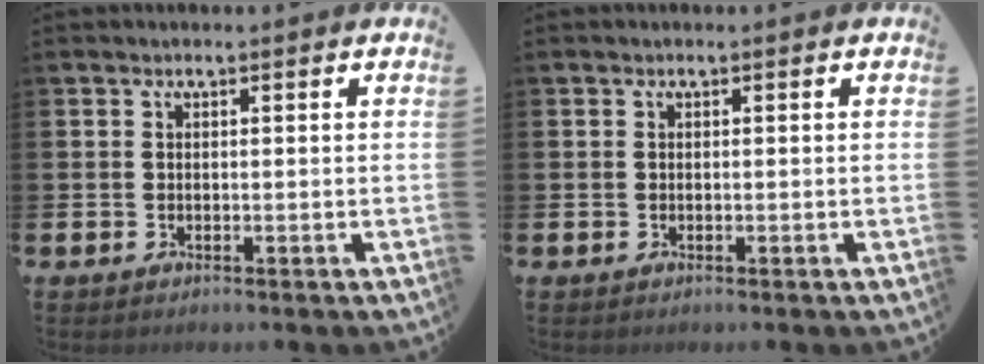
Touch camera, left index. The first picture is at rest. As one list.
[{"total": 0.0}]